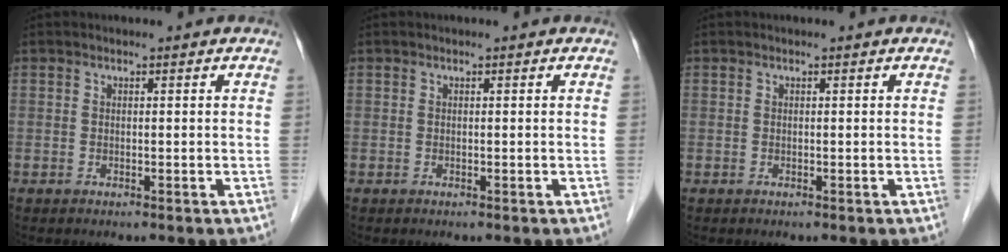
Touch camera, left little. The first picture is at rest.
{"total": 0.0}
{"total": 0.0}